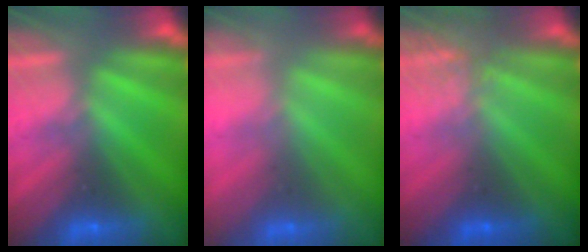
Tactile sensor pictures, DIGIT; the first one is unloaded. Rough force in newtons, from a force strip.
{"total": 1.6}
{"total": 2.2}